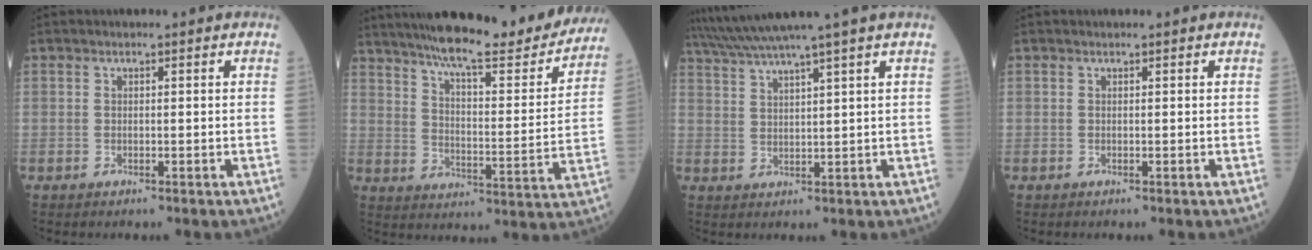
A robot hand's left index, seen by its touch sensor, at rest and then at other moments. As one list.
[{"total": 27.2, "force": [23.8, 3.4, 12.9], "torque": [-0.202, -0.047, 0.314]}, {"total": 9.2, "force": [7.6, -2.6, 4.4], "torque": [-0.078, 0.014, 0.127]}, {"total": 0.0}]